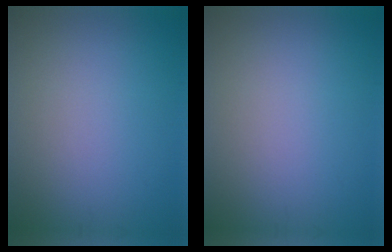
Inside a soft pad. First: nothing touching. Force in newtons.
{"total": 0.0}